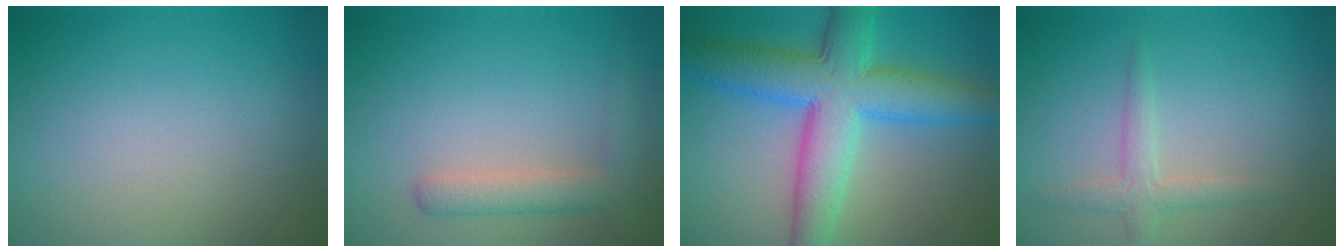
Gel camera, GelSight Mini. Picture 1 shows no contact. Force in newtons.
{"total": 2.8, "press": 2.8, "slide": 0.2}
{"total": 9.1, "press": 9.1, "slide": 0.1}
{"total": 1.9, "press": 1.9, "slide": 0.1}